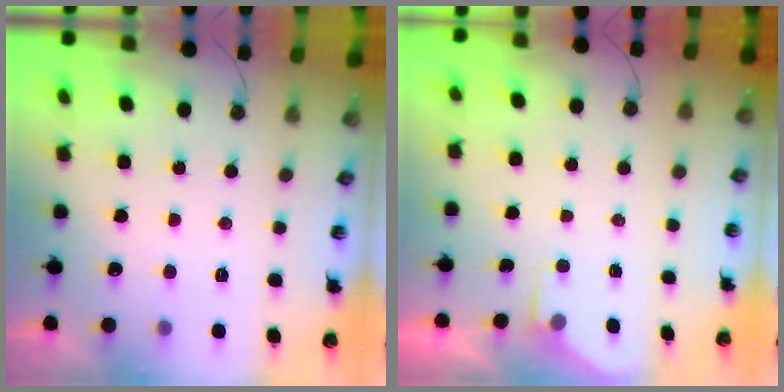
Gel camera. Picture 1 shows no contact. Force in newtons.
{"total": 1.8, "press": 1.7, "slide": 0.4}